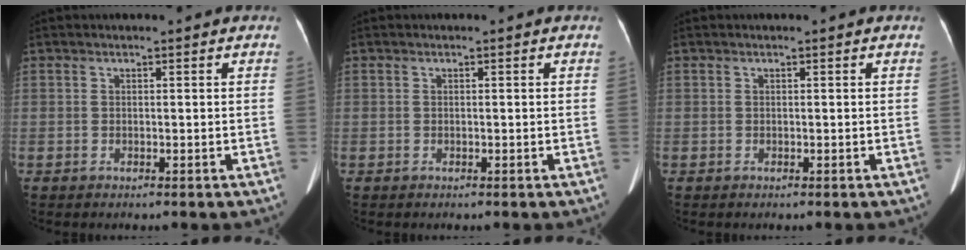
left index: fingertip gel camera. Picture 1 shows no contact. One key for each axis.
{"total": 0.0}
{"total": 0.0}